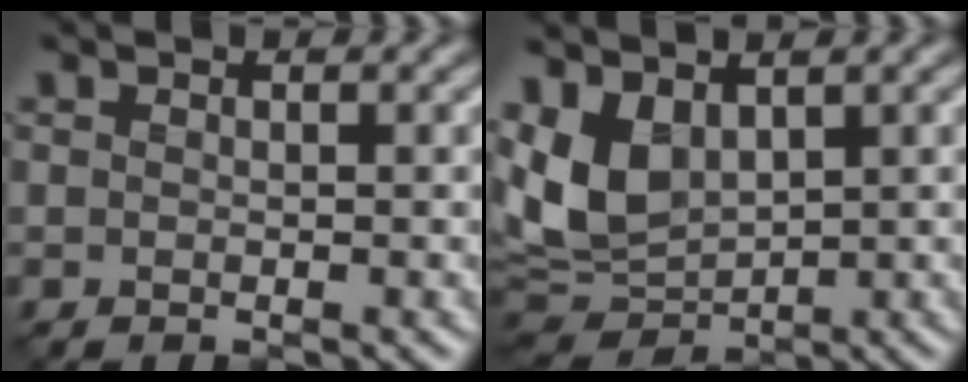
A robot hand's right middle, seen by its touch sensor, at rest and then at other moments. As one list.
[{"total": 6.9, "force": [1.9, 4.5, 4.9], "torque": [-0.119, -0.004, 0.033]}]